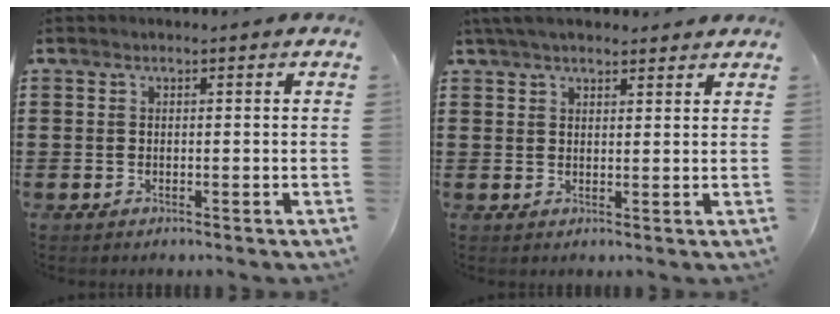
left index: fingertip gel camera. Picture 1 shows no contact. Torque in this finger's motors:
{"motor_torque": [1.59, -0.55, 0.73, 0.17]}